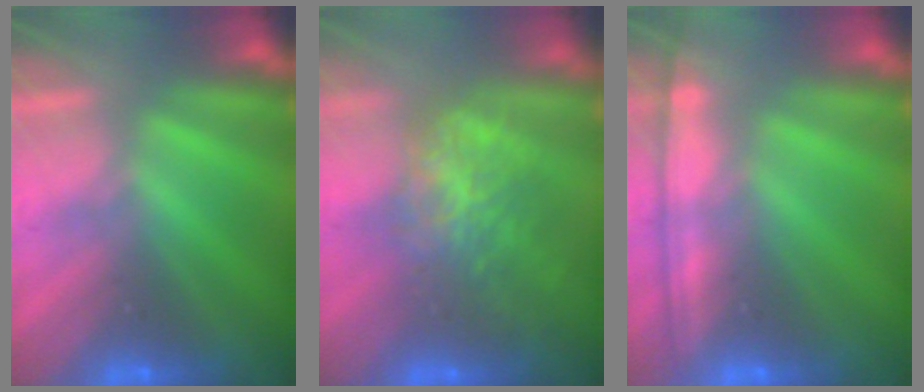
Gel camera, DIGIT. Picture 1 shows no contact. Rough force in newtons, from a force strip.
{"total": 9.0}
{"total": 1.0}